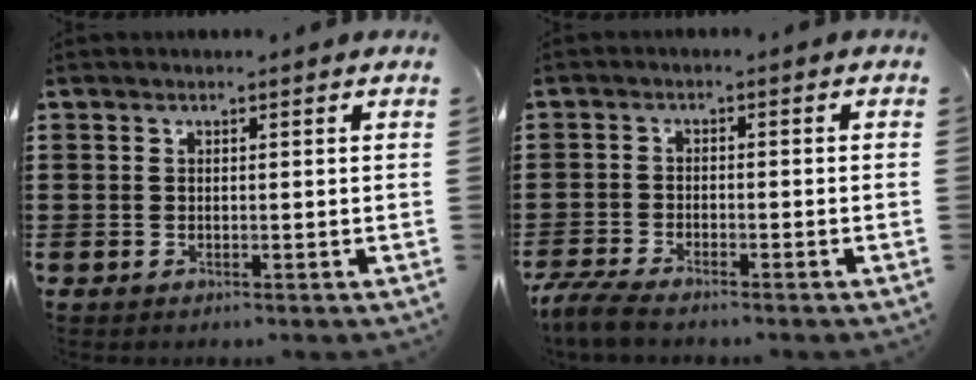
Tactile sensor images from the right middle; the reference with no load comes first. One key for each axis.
{"total": 3.8, "fx": -3.5, "fy": 0.3, "fz": 1.3, "tx": -0.044, "ty": -0.009, "tz": -0.076}